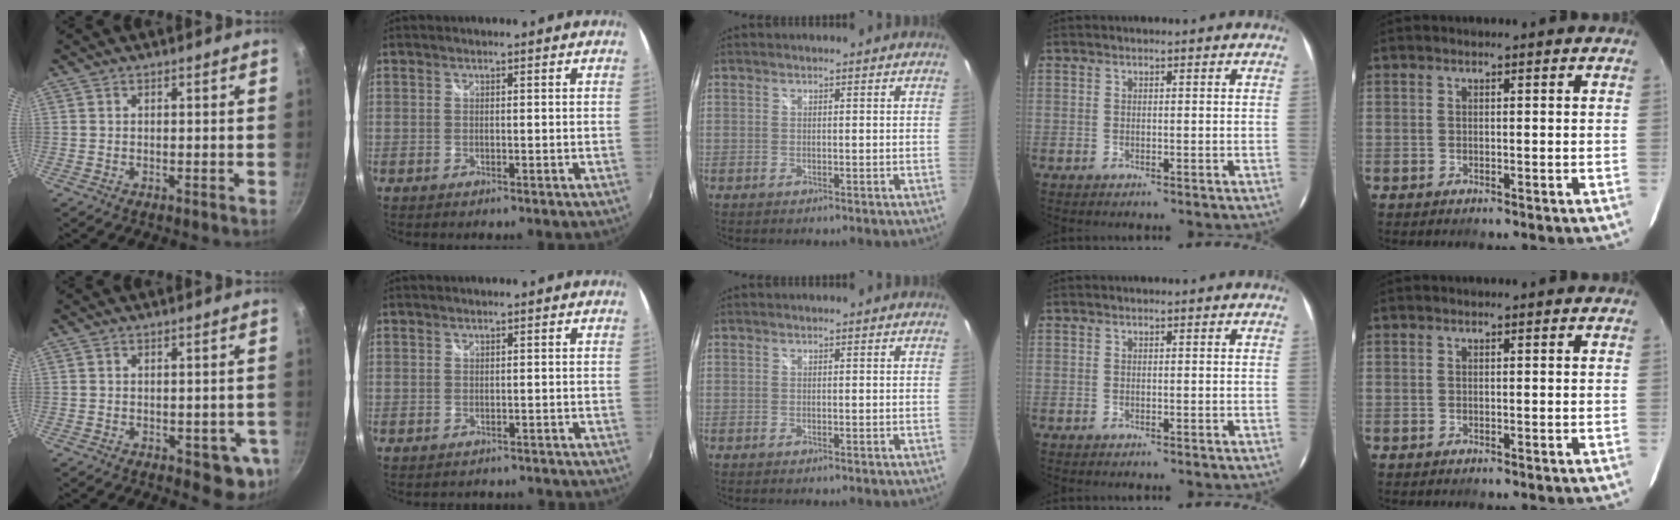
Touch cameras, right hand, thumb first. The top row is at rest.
{"thumb": {"total": 6.7, "force": [-1.8, 3.6, 5.3], "torque": [-0.034, 0.001, -0.019]}, "index": {"total": 3.5, "force": [-3.0, 1.7, 0.7], "torque": [-0.001, -0.003, -0.034]}}